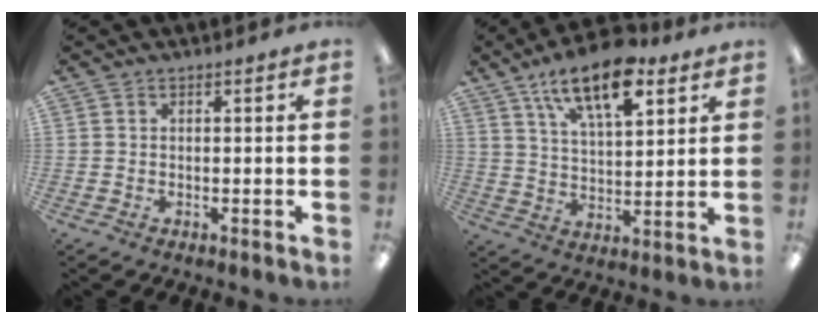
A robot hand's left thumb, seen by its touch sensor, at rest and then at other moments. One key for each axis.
{"total": 15.4, "fx": 9.5, "fy": 6.8, "fz": 10.0, "tx": -0.152, "ty": -0.040, "tz": 0.161}